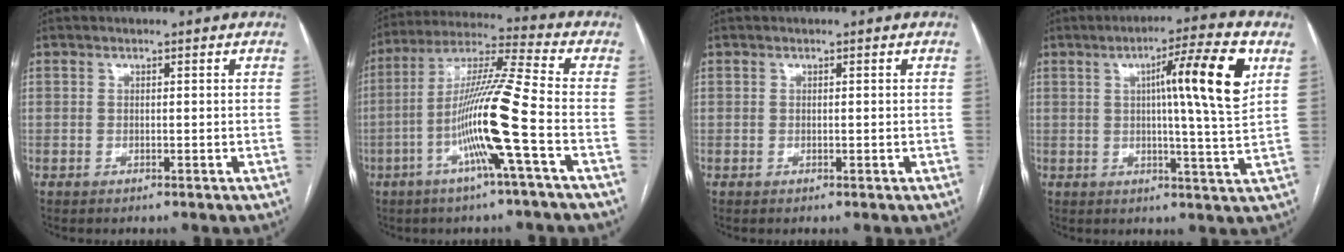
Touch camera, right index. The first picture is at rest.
{"total": 14.0, "force": [-4.4, -1.8, 13.2], "torque": [-0.253, 0.000, -0.090]}
{"total": 0.0}
{"total": 12.4, "force": [3.7, -0.9, 11.8], "torque": [-0.180, 0.005, 0.050]}